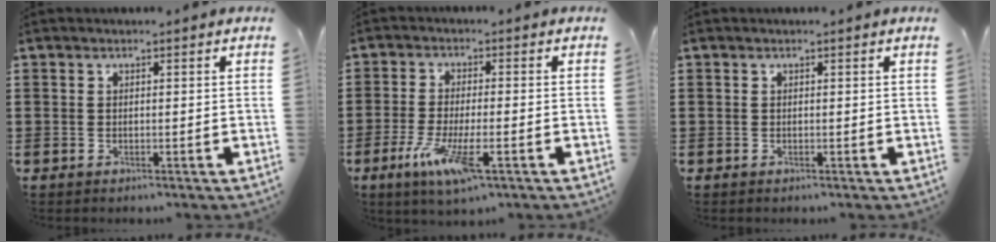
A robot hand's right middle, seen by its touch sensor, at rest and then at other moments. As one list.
[{"total": 7.7, "force": [-3.3, 1.8, 6.7], "torque": [-0.143, -0.017, -0.060]}, {"total": 0.0}]